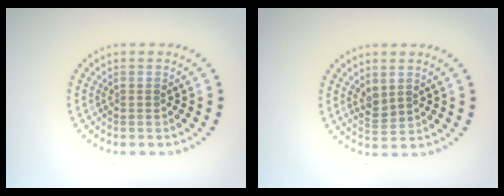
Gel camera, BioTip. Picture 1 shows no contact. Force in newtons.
{"total": 1.7, "press": 1.5, "slide": 0.8}